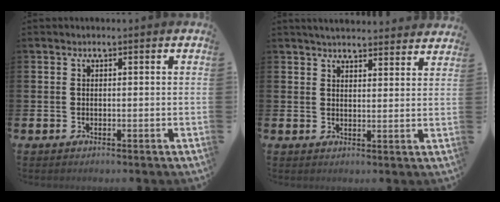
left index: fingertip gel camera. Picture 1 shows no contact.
{"total": 4.3, "force": [4.2, 0.3, 0.5], "torque": [-0.010, -0.023, 0.076]}